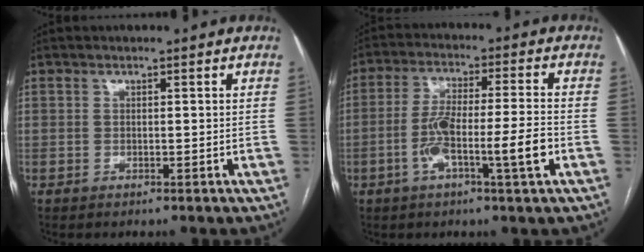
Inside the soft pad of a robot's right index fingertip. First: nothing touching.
{"total": 10.2, "force": [-3.3, 0.5, 9.6], "torque": [-0.176, 0.007, -0.060]}